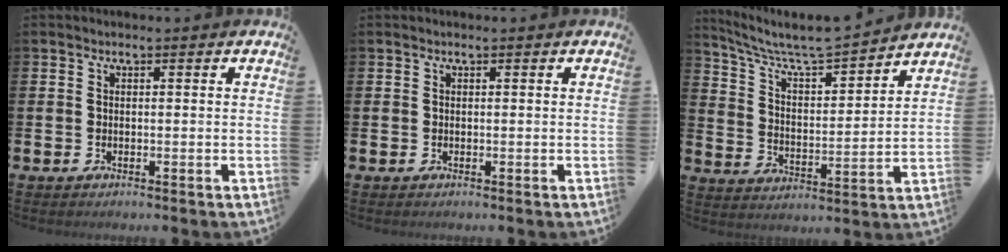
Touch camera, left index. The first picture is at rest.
{"total": 0.0}
{"total": 7.9, "force": [7.3, 1.3, 2.6], "torque": [-0.089, -0.053, 0.126]}